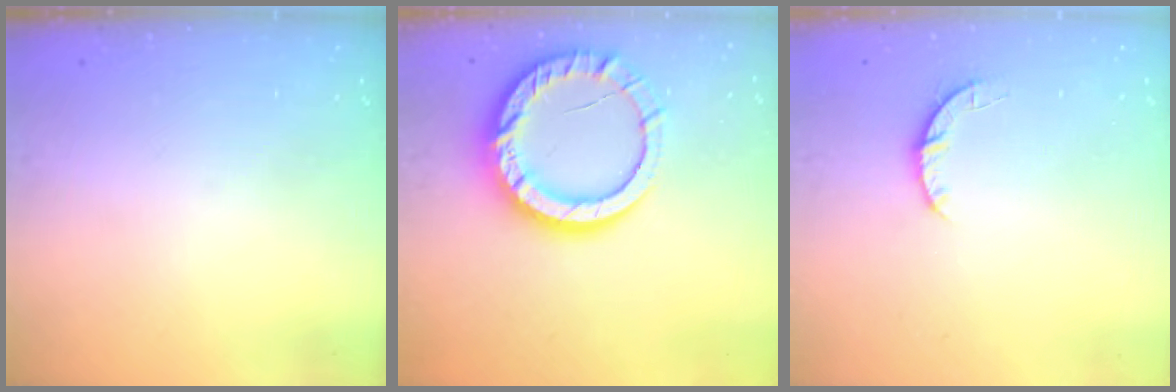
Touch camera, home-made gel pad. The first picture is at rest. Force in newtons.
{"total": 15.1, "press": 15.0, "slide": 1.2}
{"total": 3.3, "press": 3.2, "slide": 0.5}